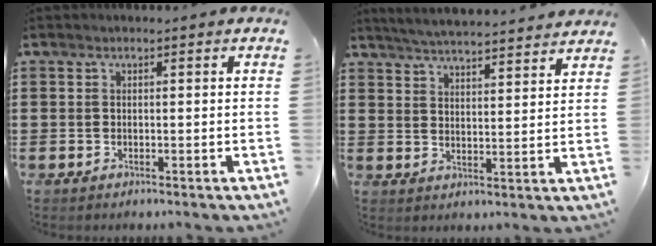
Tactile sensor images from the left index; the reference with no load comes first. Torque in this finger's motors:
{"motor_torque": [1.58, -0.56, 0.31, 0.10]}